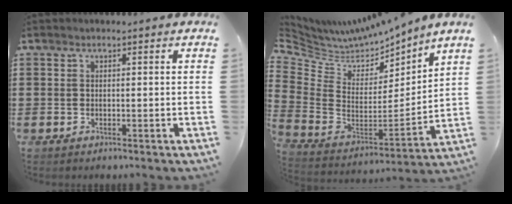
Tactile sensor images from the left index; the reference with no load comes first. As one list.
[{"total": 5.8, "force": [5.4, 2.1, 0.6], "torque": [-0.059, -0.052, 0.090]}]